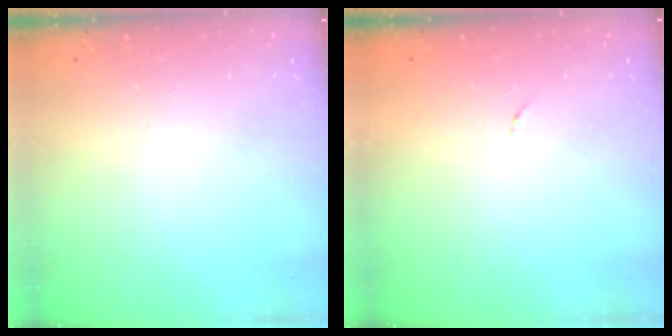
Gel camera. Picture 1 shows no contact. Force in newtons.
{"total": 3.3, "press": 3.3, "slide": 0.2}